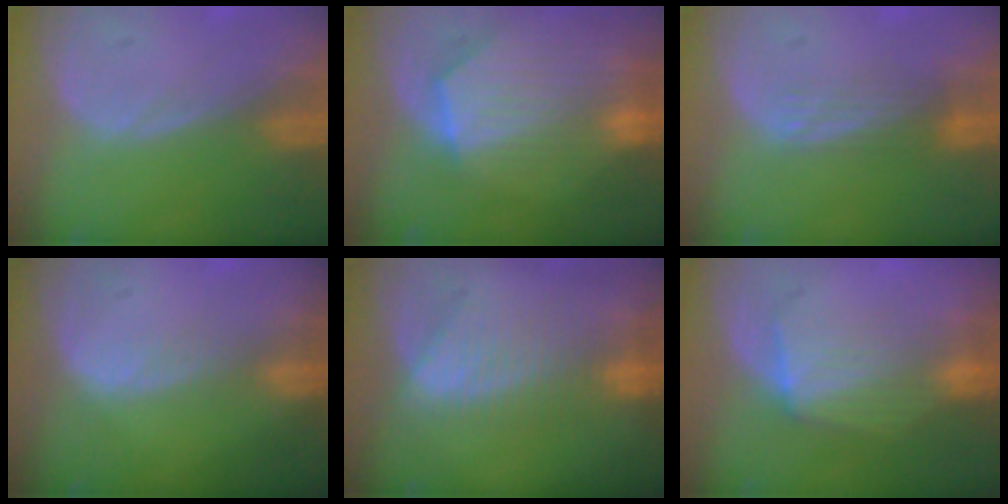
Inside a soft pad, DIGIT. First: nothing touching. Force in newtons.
{"total": 10.4, "press": 9.1, "slide": 4.9}
{"total": 3.7, "press": 3.0, "slide": 2.2}
{"total": 1.6, "press": 1.6, "slide": 0.1}
{"total": 6.9, "press": 6.9, "slide": 0.6}
{"total": 7.2, "press": 6.7, "slide": 2.6}